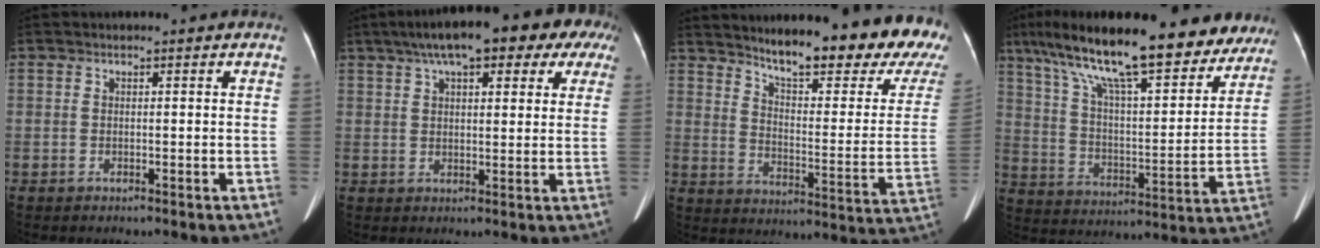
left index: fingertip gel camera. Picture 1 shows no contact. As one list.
[{"total": 18.6, "force": [11.4, 5.7, 13.5], "torque": [-0.205, 0.071, 0.152]}, {"total": 22.9, "force": [19.2, 2.6, 12.2], "torque": [-0.172, -0.071, 0.247]}, {"total": 26.6, "force": [20.3, 6.2, 16.0], "torque": [-0.257, 0.031, 0.300]}]